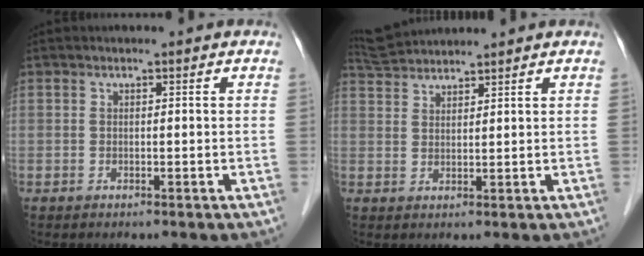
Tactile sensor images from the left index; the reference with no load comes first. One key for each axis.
{"total": 5.2, "fx": 5.1, "fy": -0.2, "fz": 0.8, "tx": -0.023, "ty": 0.031, "tz": 0.101}